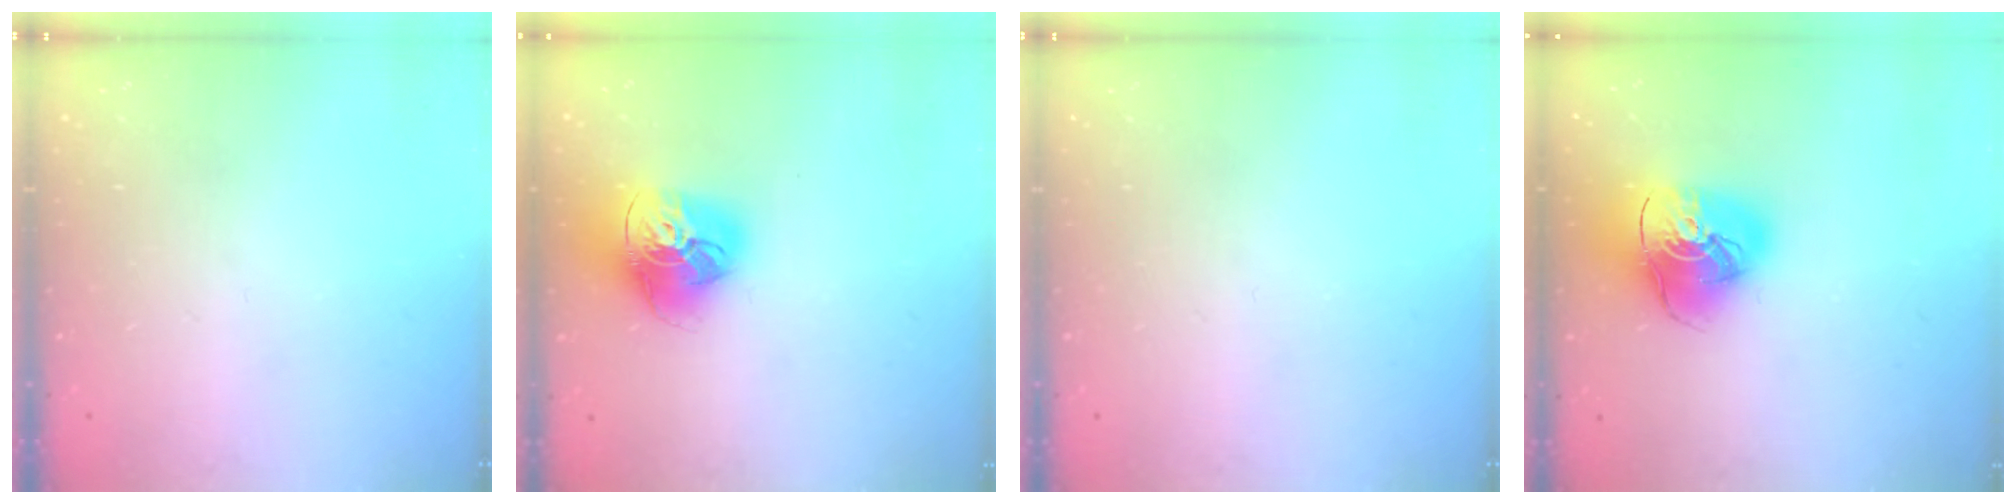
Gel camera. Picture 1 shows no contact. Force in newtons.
{"total": 18.3, "press": 18.2, "slide": 2.1}
{"total": 0.0}
{"total": 16.9, "press": 16.8, "slide": 2.0}